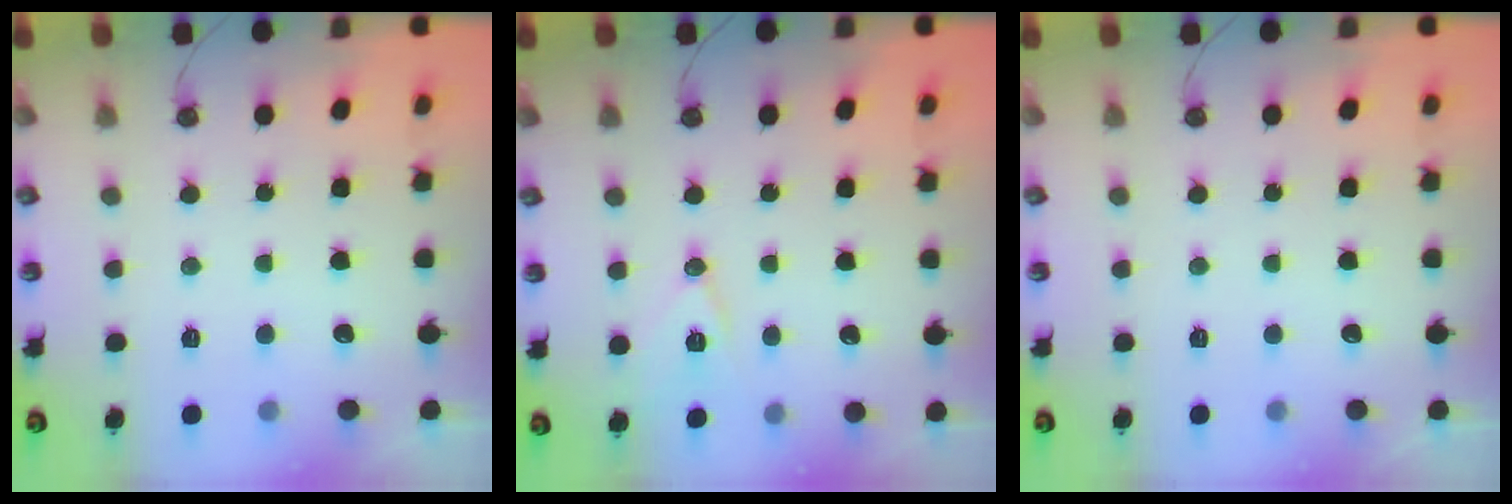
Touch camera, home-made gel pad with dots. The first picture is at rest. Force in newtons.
{"total": 10.0, "press": 9.3, "slide": 3.6}
{"total": 0.0}